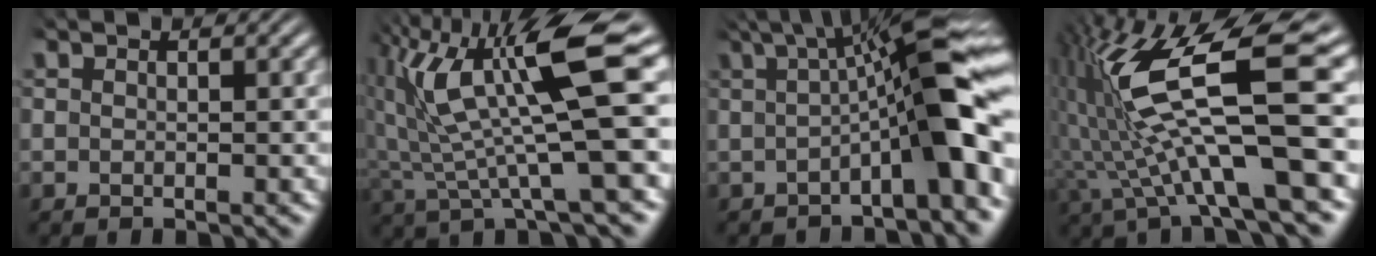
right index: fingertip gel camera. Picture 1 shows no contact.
{"total": 10.4, "force": [0.9, 3.9, 9.6], "torque": [-0.153, -0.002, 0.019]}
{"total": 8.9, "force": [1.3, 1.9, 8.6], "torque": [-0.117, 0.011, 0.012]}
{"total": 13.1, "force": [0.7, 5.1, 12.0], "torque": [-0.219, -0.005, 0.018]}